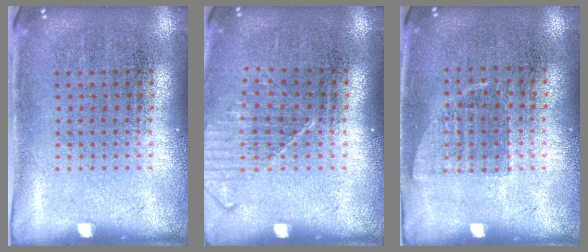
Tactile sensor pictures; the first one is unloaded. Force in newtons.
{"total": 1.2, "press": 1.2, "slide": 0.4}
{"total": 0.7, "press": 0.7, "slide": 0.3}